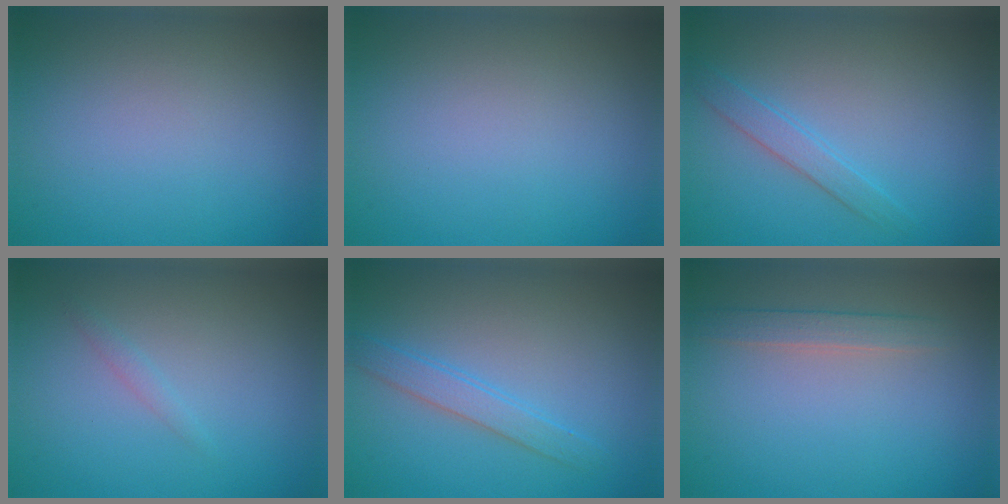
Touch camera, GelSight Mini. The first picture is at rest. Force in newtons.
{"total": 0.0}
{"total": 1.8, "press": 1.8, "slide": 0.0}
{"total": 0.8, "press": 0.8, "slide": 0.1}
{"total": 1.7, "press": 1.7, "slide": 0.1}
{"total": 1.8, "press": 1.8, "slide": 0.1}